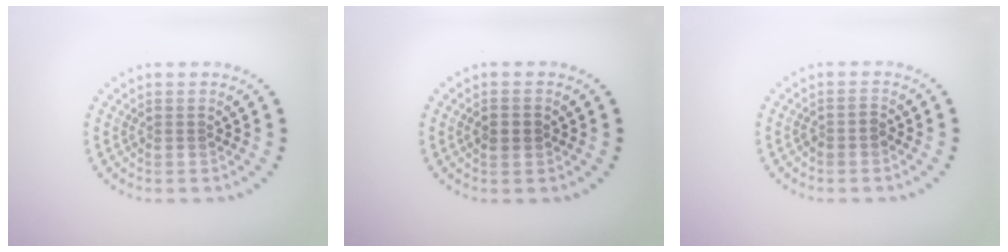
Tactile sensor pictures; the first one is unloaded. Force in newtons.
{"total": 1.9, "press": 1.9, "slide": 0.1}
{"total": 1.0, "press": 0.9, "slide": 0.5}